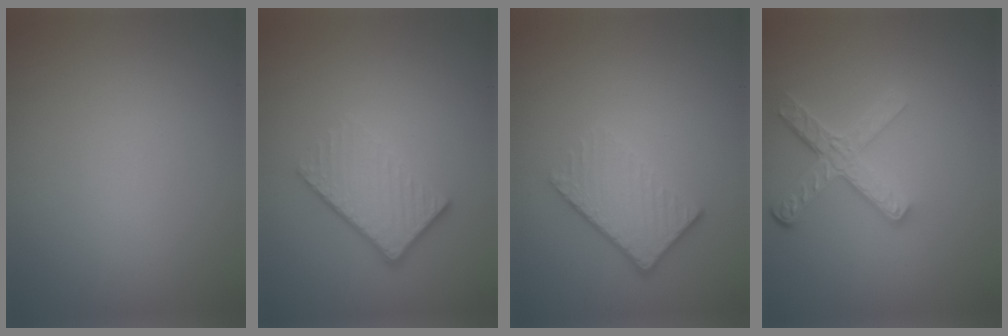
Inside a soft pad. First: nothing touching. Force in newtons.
{"total": 4.3, "press": 2.9, "slide": 3.2}
{"total": 4.1, "press": 2.8, "slide": 3.0}
{"total": 4.5, "press": 3.3, "slide": 3.0}